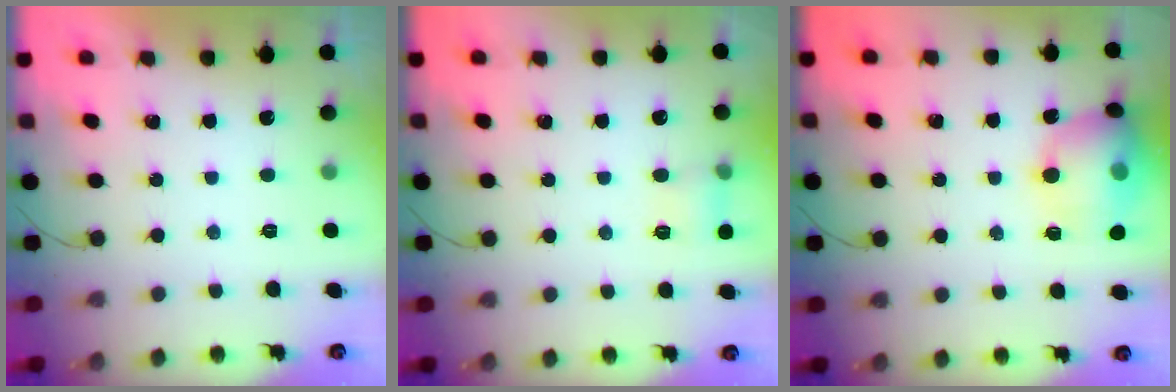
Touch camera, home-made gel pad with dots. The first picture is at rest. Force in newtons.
{"total": 5.6, "press": 5.4, "slide": 1.7}
{"total": 15.3, "press": 14.6, "slide": 4.3}